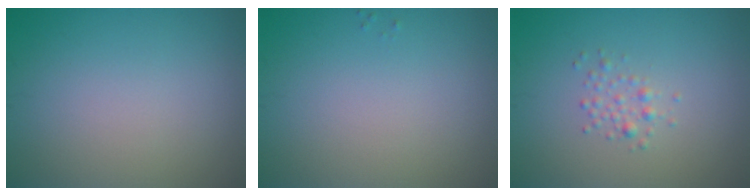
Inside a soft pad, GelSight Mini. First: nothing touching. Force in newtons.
{"total": 0.0}
{"total": 1.3, "press": 1.3, "slide": 0.0}